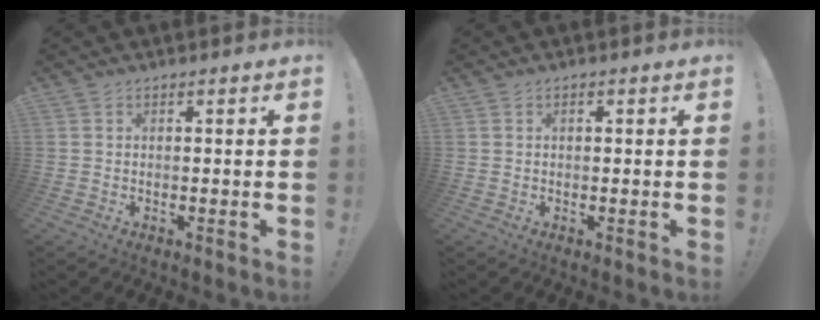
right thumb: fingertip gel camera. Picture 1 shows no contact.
{"total": 0.6, "force": [0.1, 0.5, 0.4], "torque": [-0.003, 0.001, 0.000]}